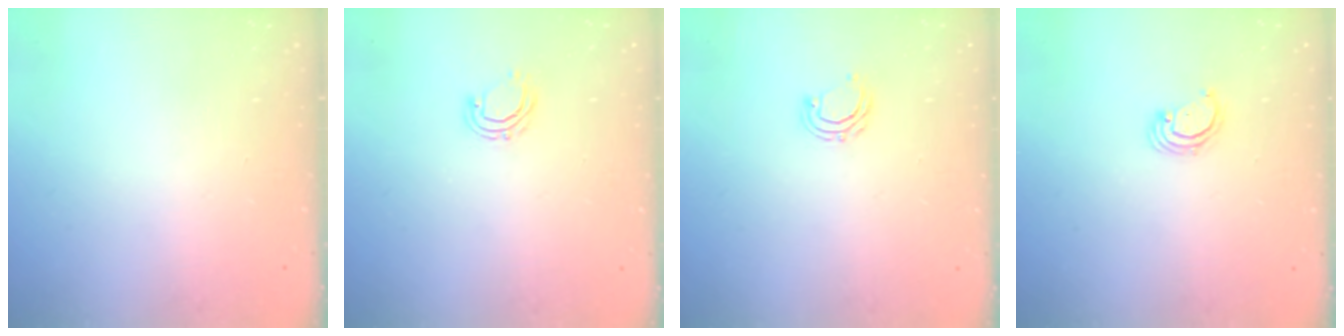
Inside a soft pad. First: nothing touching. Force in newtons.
{"total": 5.0, "press": 4.9, "slide": 1.0}
{"total": 5.2, "press": 5.0, "slide": 1.2}
{"total": 2.8, "press": 2.8, "slide": 0.2}